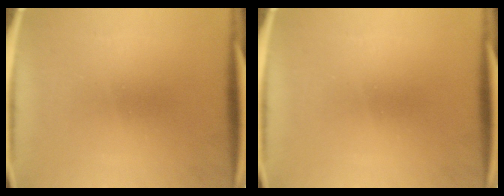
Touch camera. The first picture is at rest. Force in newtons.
{"total": 0.0}